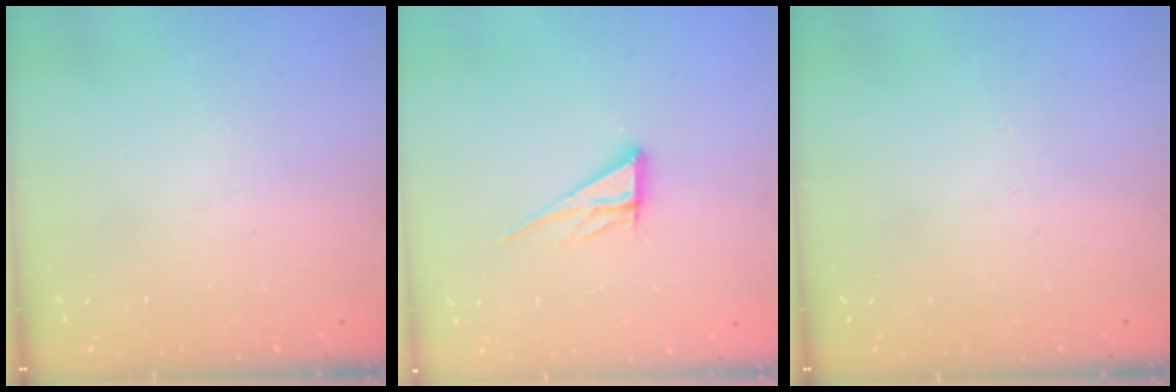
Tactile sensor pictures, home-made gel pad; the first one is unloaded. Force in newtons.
{"total": 9.3, "press": 9.2, "slide": 0.9}
{"total": 0.0}